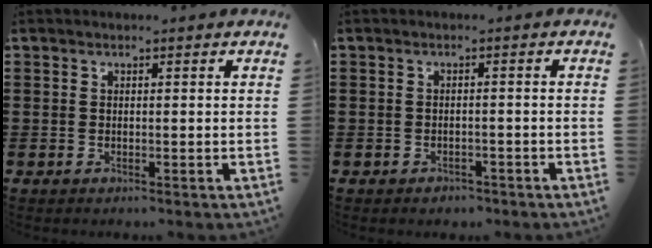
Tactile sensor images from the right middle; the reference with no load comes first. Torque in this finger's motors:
{"motor_torque": [0.46, -0.23, 0.00, 0.00]}